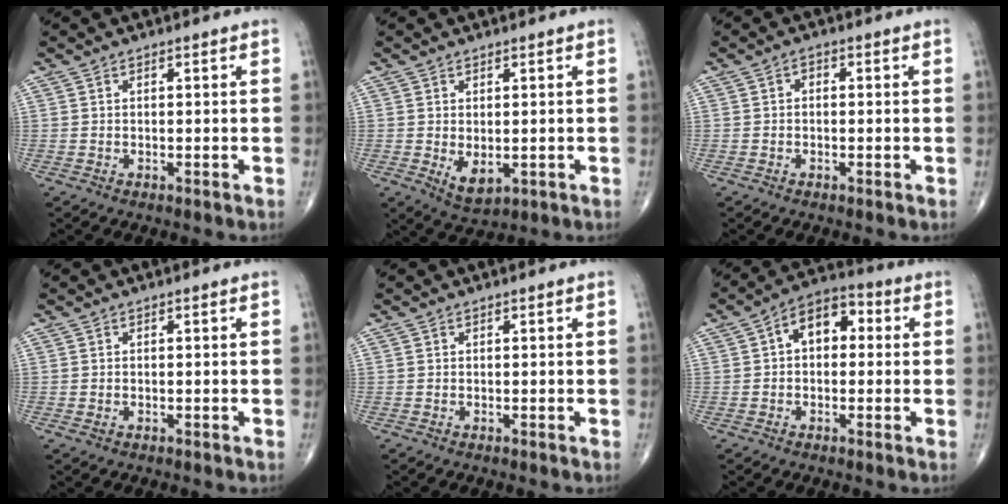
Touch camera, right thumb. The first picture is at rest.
{"total": 4.5, "force": [-0.6, 2.6, 3.6], "torque": [-0.049, -0.007, 0.006]}
{"total": 1.3, "force": [0.0, 1.0, 0.9], "torque": [-0.006, 0.006, -0.006]}
{"total": 0.7, "force": [-0.2, 0.6, 0.5], "torque": [-0.009, 0.008, 0.002]}
{"total": 0.0}
{"total": 8.6, "force": [1.2, 5.6, 6.4], "torque": [-0.075, 0.029, 0.008]}